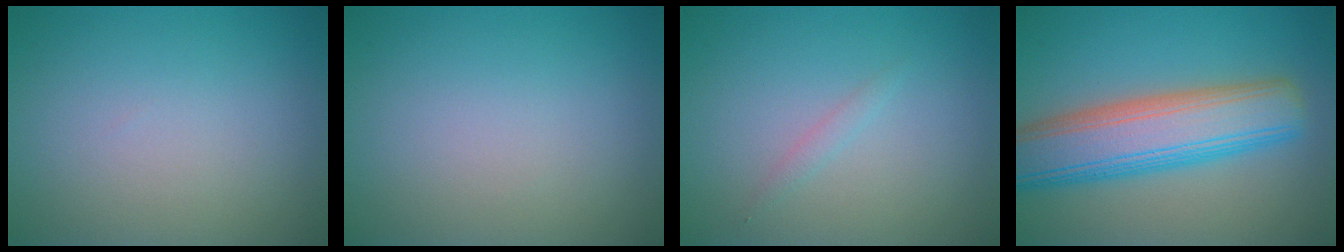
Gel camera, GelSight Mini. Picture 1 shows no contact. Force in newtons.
{"total": 0.0}
{"total": 0.7, "press": 0.7, "slide": 0.0}
{"total": 9.0, "press": 9.0, "slide": 0.3}